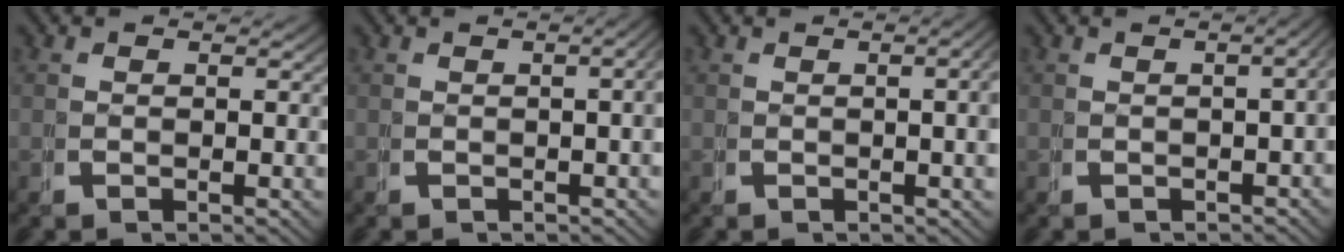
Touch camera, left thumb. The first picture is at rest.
{"total": 3.3, "force": [0.1, 1.0, 3.1], "torque": [-0.033, 0.017, -0.004]}
{"total": 4.1, "force": [0.5, 1.3, 3.8], "torque": [-0.036, 0.015, 0.000]}
{"total": 4.0, "force": [-0.3, 1.8, 3.6], "torque": [-0.040, 0.016, -0.011]}